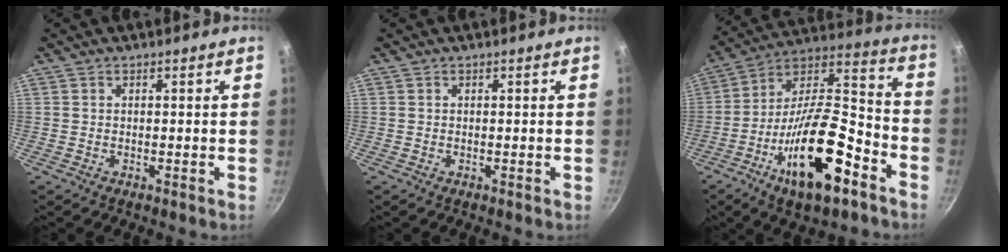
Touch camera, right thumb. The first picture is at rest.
{"total": 0.0}
{"total": 23.4, "force": [-10.7, 9.0, 18.7], "torque": [-0.292, 0.056, -0.186]}